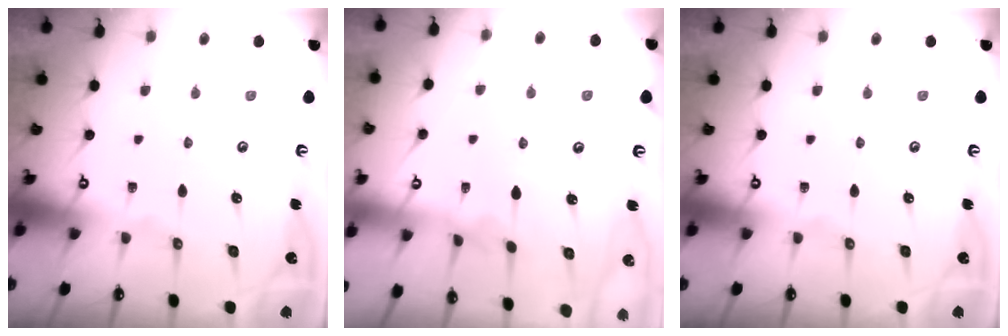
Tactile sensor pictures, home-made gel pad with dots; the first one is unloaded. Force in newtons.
{"total": 3.0, "press": 3.0, "slide": 0.3}
{"total": 0.0}